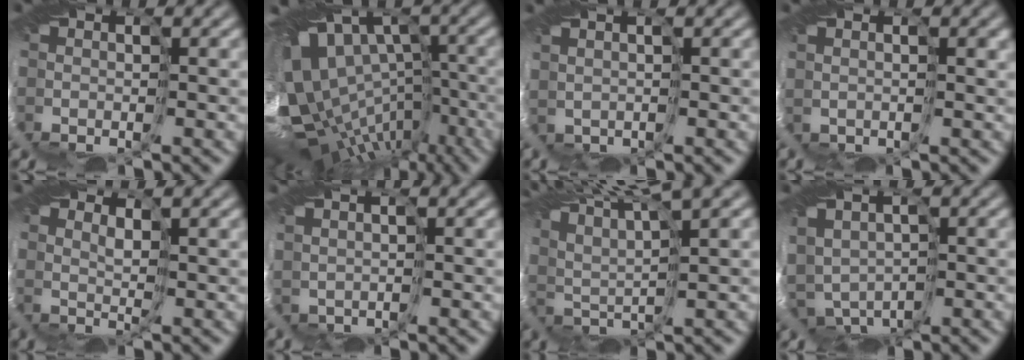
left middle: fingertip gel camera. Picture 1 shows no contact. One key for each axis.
{"total": 13.0, "fx": -2.7, "fy": 9.3, "fz": 8.7, "tx": -0.183, "ty": 0.010, "tz": 0.005}
{"total": 1.0, "fx": 1.0, "fy": -0.1, "fz": -0.1, "tx": -0.008, "ty": 0.016, "tz": 0.030}
{"total": 0.7, "fx": 0.7, "fy": 0.1, "fz": 0.3, "tx": -0.001, "ty": 0.011, "tz": 0.018}
{"total": 1.7, "fx": 0.9, "fy": -1.3, "fz": -0.8, "tx": 0.002, "ty": 0.002, "tz": 0.014}
{"total": 1.4, "fx": 1.4, "fy": -0.2, "fz": 0.1, "tx": -0.013, "ty": 0.018, "tz": 0.032}
{"total": 9.4, "fx": 8.0, "fy": 0.6, "fz": 4.9, "tx": -0.114, "ty": 0.028, "tz": 0.125}
{"total": 5.2, "fx": -0.6, "fy": 4.2, "fz": 3.0, "tx": -0.067, "ty": -0.014, "tz": 0.006}